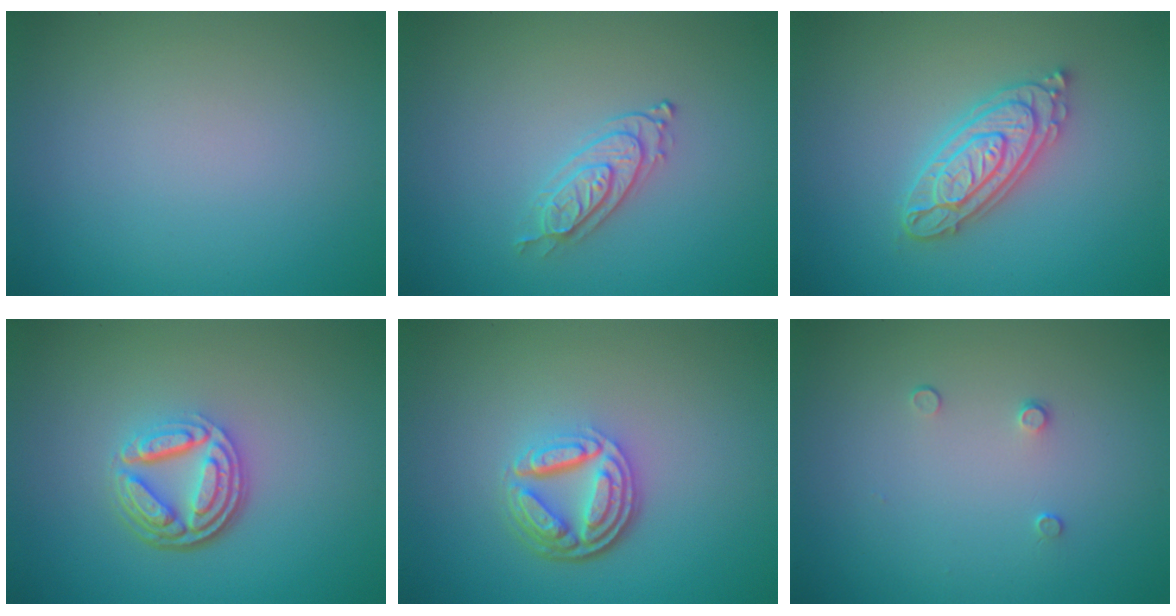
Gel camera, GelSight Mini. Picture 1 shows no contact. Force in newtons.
{"total": 2.2, "press": 2.0, "slide": 0.7}
{"total": 4.4, "press": 4.3, "slide": 0.8}
{"total": 4.9, "press": 3.5, "slide": 3.4}
{"total": 4.8, "press": 3.6, "slide": 3.2}
{"total": 0.8, "press": 0.4, "slide": 0.6}